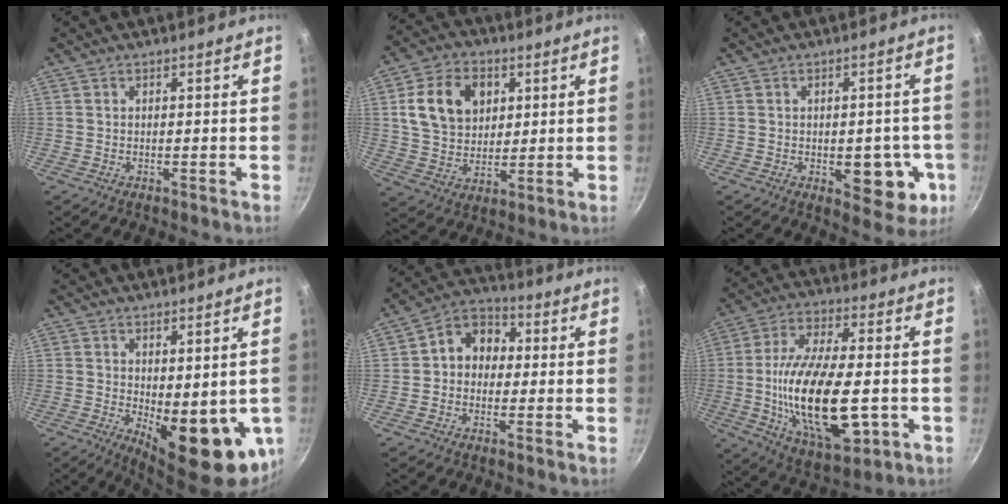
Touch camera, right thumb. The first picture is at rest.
{"total": 13.7, "force": [3.8, 10.3, 8.3], "torque": [-0.128, -0.002, 0.065]}
{"total": 10.1, "force": [-2.3, 5.5, 8.2], "torque": [-0.060, 0.003, -0.024]}
{"total": 14.0, "force": [-1.6, 5.9, 12.6], "torque": [-0.138, -0.021, -0.005]}
{"total": 8.4, "force": [0.3, 6.9, 4.7], "torque": [-0.033, 0.025, -0.019]}
{"total": 21.9, "force": [-3.7, 9.9, 19.2], "torque": [-0.318, 0.005, -0.053]}